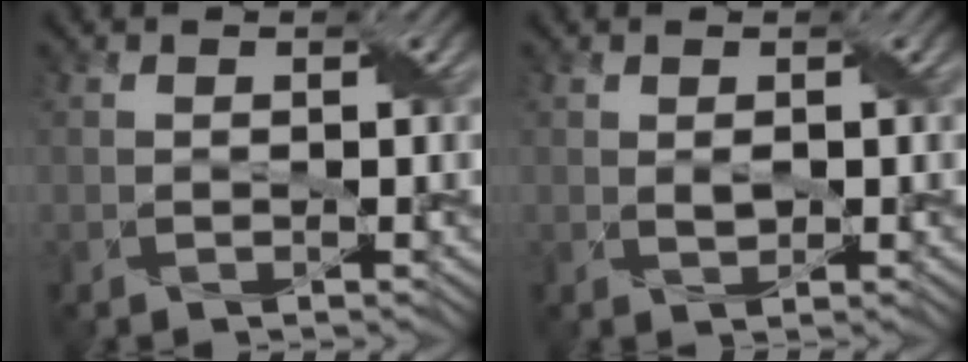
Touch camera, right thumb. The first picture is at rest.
{"total": 1.1, "force": [0.2, 0.6, 0.9], "torque": [-0.021, -0.001, 0.009]}